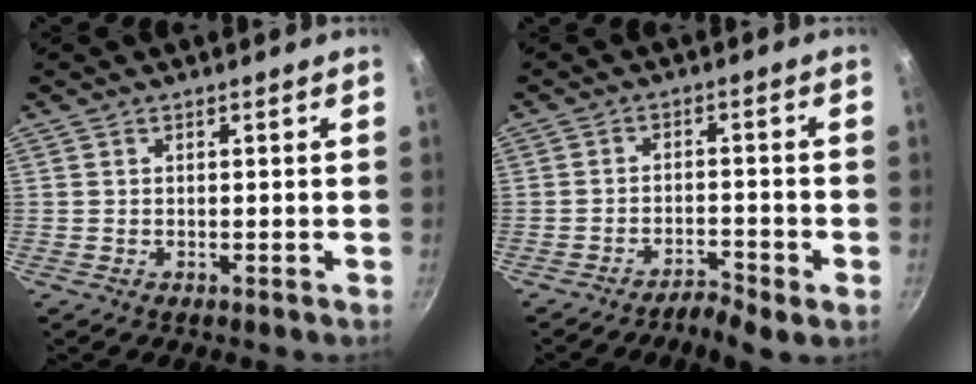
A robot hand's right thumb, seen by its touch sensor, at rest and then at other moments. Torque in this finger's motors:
{"motor_torque": [-0.09, 0.04, -0.01, -0.09, 0.07]}